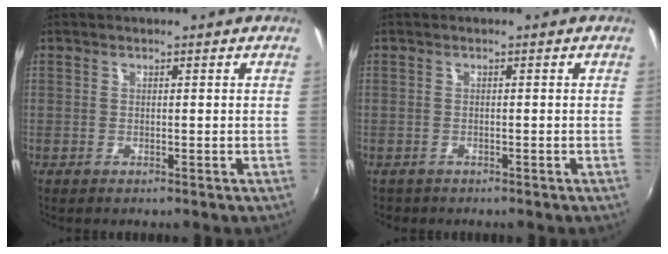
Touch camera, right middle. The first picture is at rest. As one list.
[{"total": 1.4, "force": [-1.0, 1.0, 0.2], "torque": [-0.011, -0.004, -0.016]}]